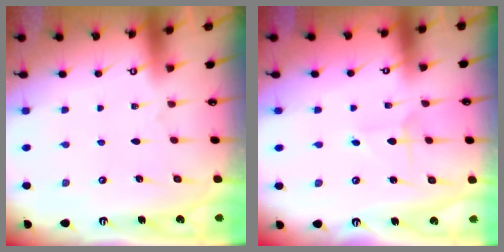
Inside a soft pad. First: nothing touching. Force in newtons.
{"total": 2.9, "press": 2.9, "slide": 0.3}